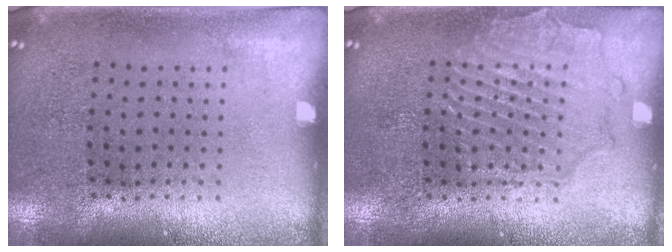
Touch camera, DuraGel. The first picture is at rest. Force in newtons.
{"total": 2.1, "press": 2.1, "slide": 0.2}